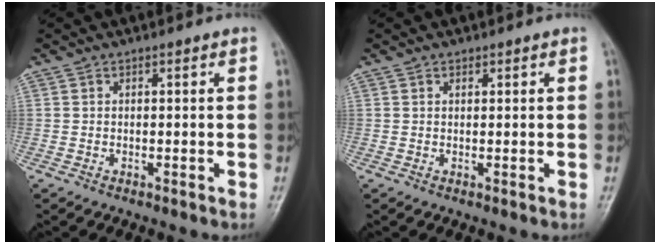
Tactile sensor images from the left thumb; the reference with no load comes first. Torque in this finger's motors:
{"motor_torque": [0.31, 0.52, -0.21, -0.10, -0.03]}